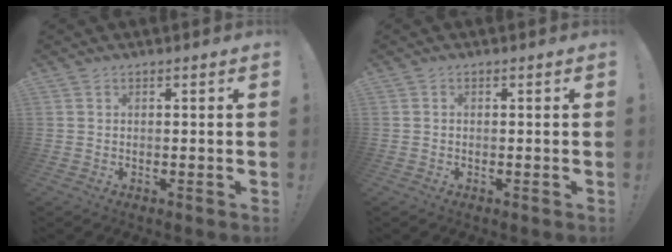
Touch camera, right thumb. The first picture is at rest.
{"total": 0.0}